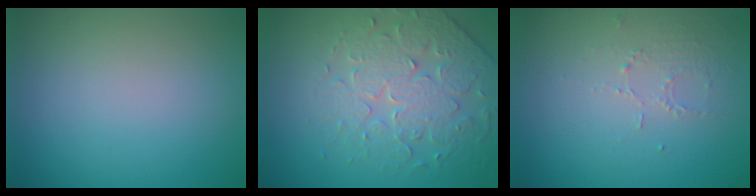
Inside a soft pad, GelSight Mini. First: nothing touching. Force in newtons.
{"total": 4.5, "press": 4.5, "slide": 0.4}
{"total": 1.3, "press": 0.6, "slide": 1.1}